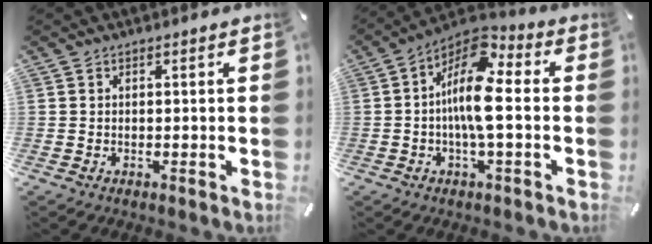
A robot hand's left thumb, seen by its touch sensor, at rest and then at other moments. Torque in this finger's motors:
{"motor_torque": [0.31, 0.67, 1.25, 0.16, 0.32]}